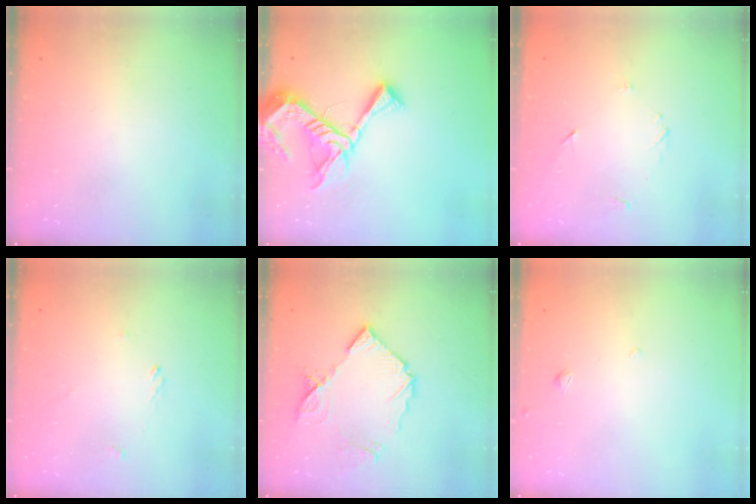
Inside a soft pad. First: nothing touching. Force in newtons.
{"total": 15.3, "press": 15.2, "slide": 1.5}
{"total": 3.3, "press": 3.2, "slide": 0.4}
{"total": 0.6, "press": 0.3, "slide": 0.5}
{"total": 11.8, "press": 11.7, "slide": 1.2}
{"total": 2.1, "press": 2.1, "slide": 0.5}